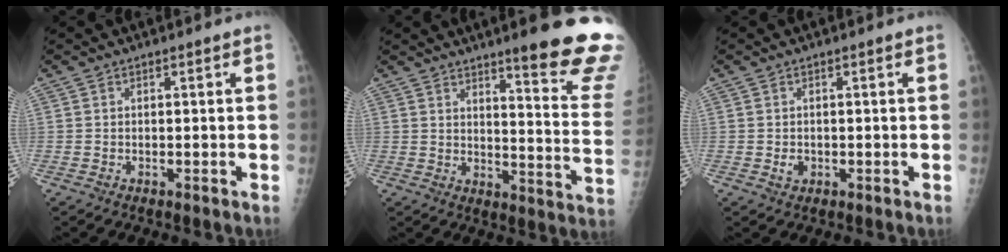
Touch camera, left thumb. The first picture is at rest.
{"total": 19.0, "force": [13.8, 1.9, 12.9], "torque": [-0.137, -0.103, 0.176]}
{"total": 1.5, "force": [-0.3, 1.2, 0.8], "torque": [-0.008, 0.001, 0.000]}